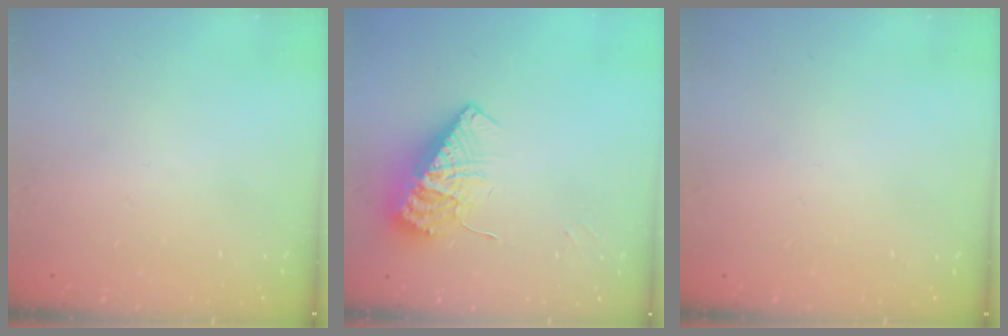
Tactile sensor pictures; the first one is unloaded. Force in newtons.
{"total": 11.8, "press": 11.8, "slide": 1.0}
{"total": 0.0}